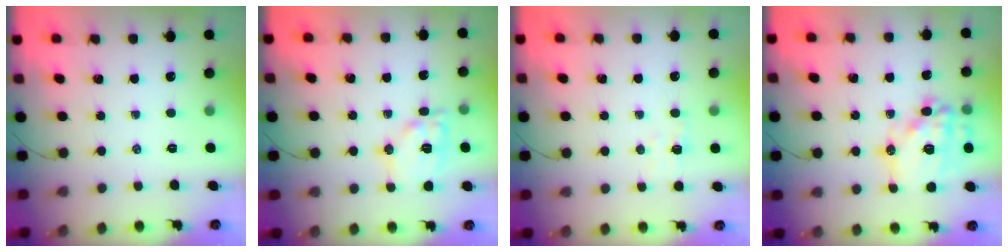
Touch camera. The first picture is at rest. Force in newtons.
{"total": 11.8, "press": 11.8, "slide": 0.7}
{"total": 3.0, "press": 2.9, "slide": 0.7}
{"total": 16.6, "press": 16.3, "slide": 3.0}